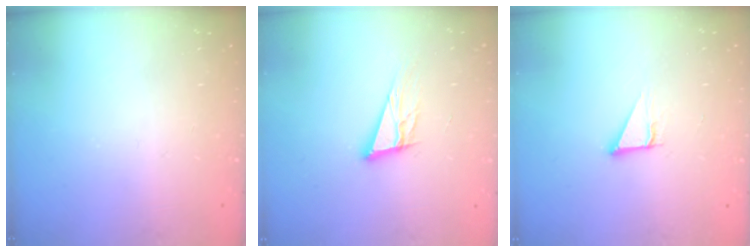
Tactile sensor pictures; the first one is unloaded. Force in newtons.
{"total": 12.2, "press": 11.7, "slide": 3.4}
{"total": 2.9, "press": 2.9, "slide": 0.1}